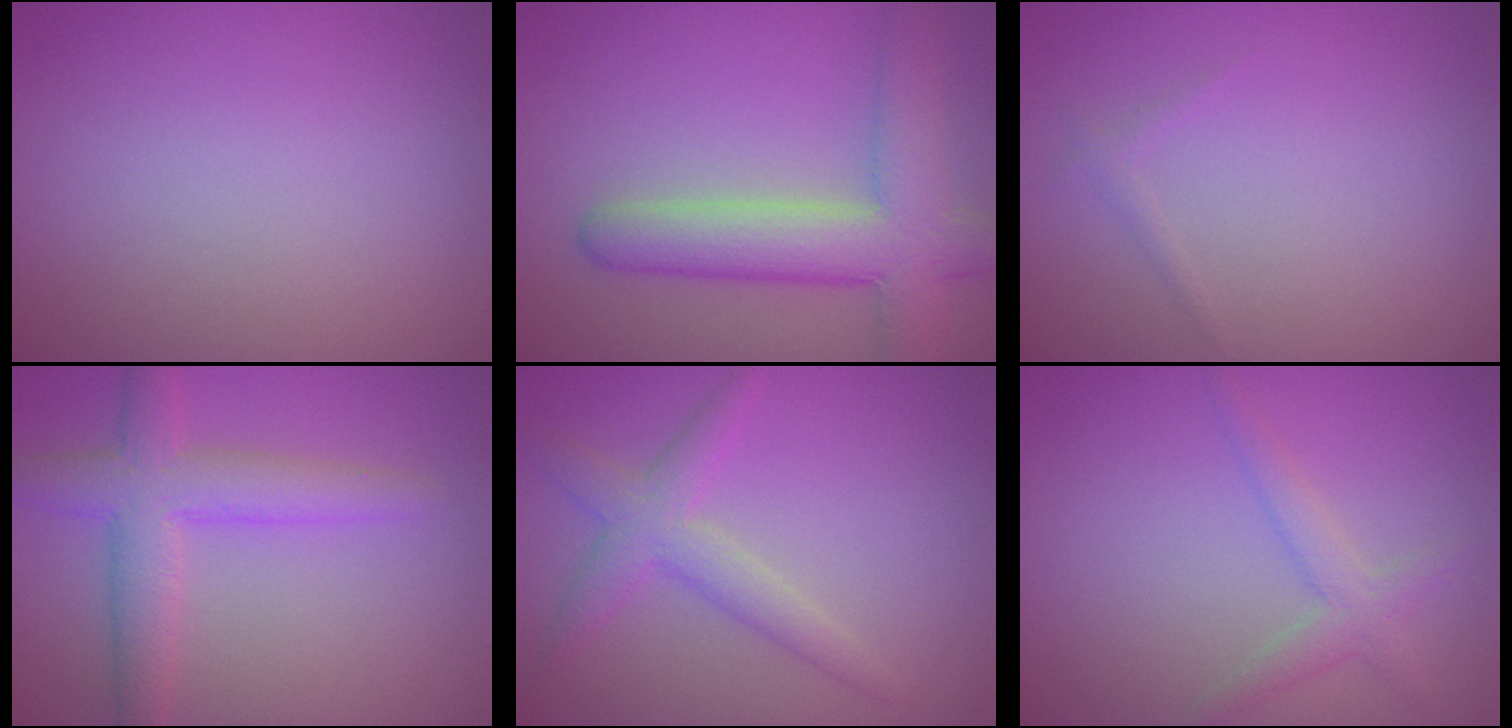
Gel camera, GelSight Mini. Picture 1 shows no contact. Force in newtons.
{"total": 6.8, "press": 6.8, "slide": 0.4}
{"total": 0.7, "press": 0.7, "slide": 0.1}
{"total": 4.6, "press": 4.6, "slide": 0.2}
{"total": 3.0, "press": 3.0, "slide": 0.1}
{"total": 2.2, "press": 2.2, "slide": 0.1}